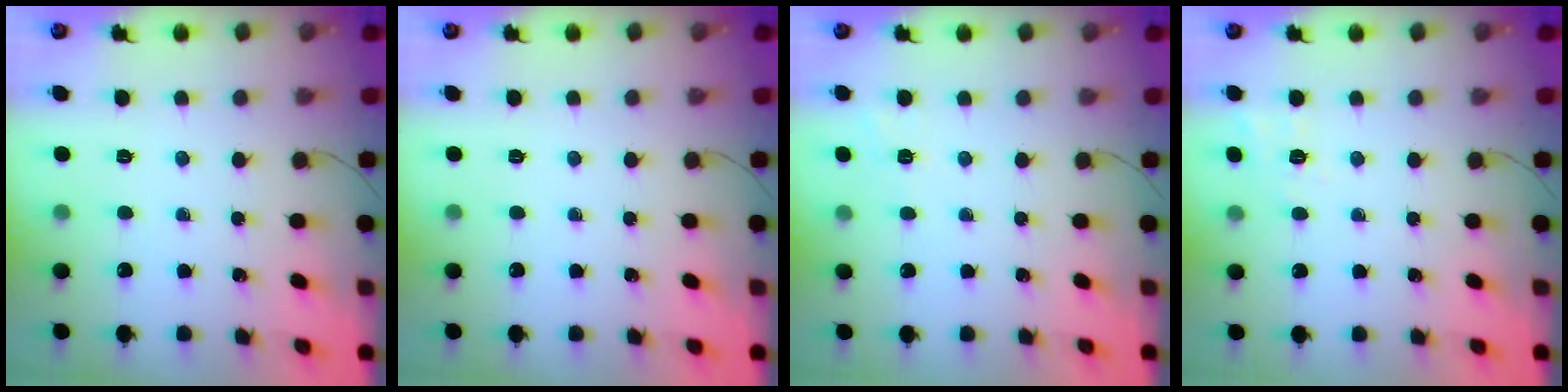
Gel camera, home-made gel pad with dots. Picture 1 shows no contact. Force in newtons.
{"total": 0.0}
{"total": 2.0, "press": 1.4, "slide": 1.4}
{"total": 2.9, "press": 1.7, "slide": 2.3}